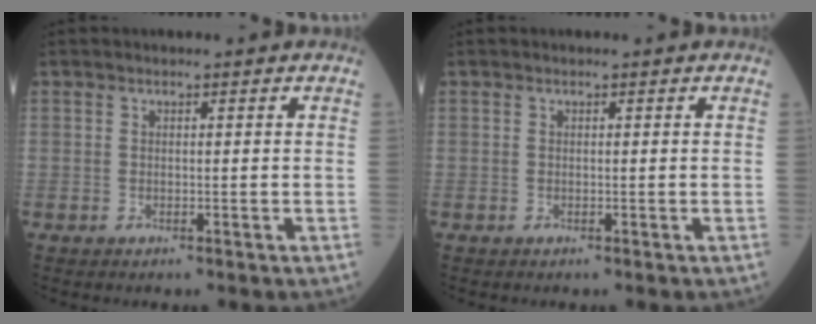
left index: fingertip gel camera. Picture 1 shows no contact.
{"total": 0.0}